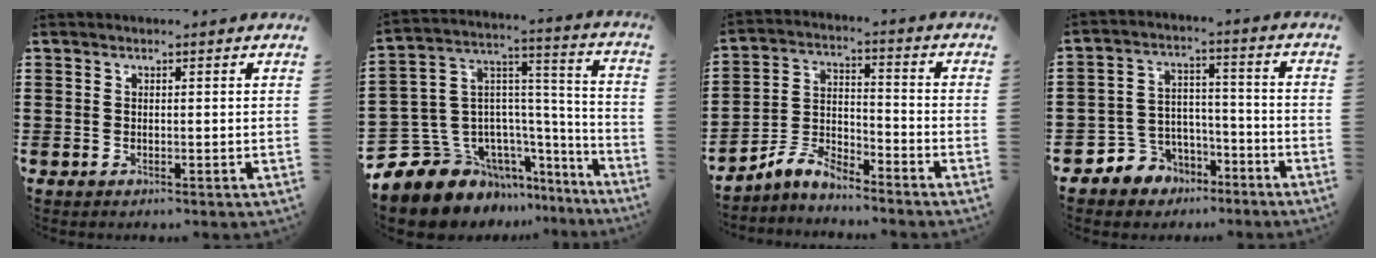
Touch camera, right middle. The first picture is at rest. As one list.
[{"total": 11.2, "force": [-8.5, 7.0, 2.1], "torque": [-0.093, -0.006, -0.161]}, {"total": 6.1, "force": [-5.6, 1.8, 1.7], "torque": [-0.050, 0.001, -0.116]}, {"total": 5.6, "force": [-4.1, 3.7, -0.4], "torque": [-0.021, 0.004, -0.085]}]